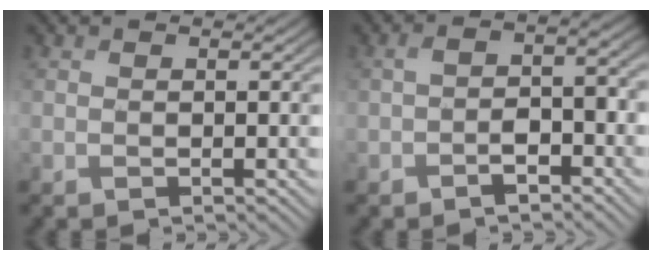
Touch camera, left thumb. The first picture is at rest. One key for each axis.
{"total": 4.0, "fx": -1.8, "fy": 2.1, "fz": 2.9, "tx": -0.046, "ty": 0.004, "tz": -0.034}